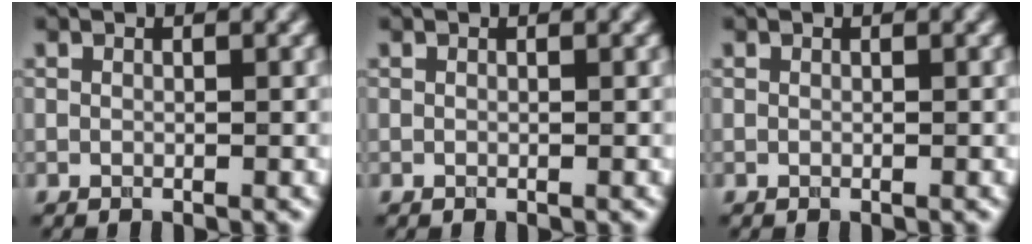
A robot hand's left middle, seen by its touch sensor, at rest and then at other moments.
{"total": 0.0}
{"total": 0.0}